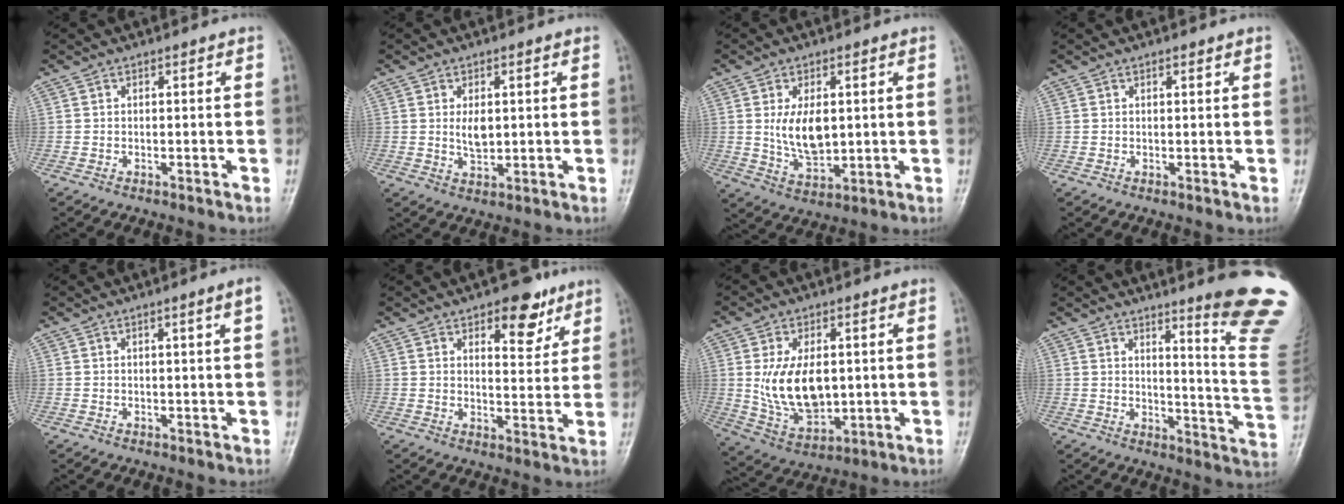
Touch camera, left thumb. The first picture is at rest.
{"total": 3.9, "force": [0.7, 2.2, 3.1], "torque": [-0.046, -0.010, 0.017]}
{"total": 8.7, "force": [1.1, 4.9, 7.1], "torque": [-0.112, -0.014, 0.032]}
{"total": 0.8, "force": [0.5, 0.3, 0.5], "torque": [-0.009, -0.002, 0.007]}
{"total": 2.0, "force": [0.6, -0.4, 1.9], "torque": [-0.033, -0.001, 0.013]}
{"total": 8.9, "force": [5.4, 4.2, 5.6], "torque": [-0.044, -0.029, 0.072]}
{"total": 12.7, "force": [1.0, 7.6, 10.1], "torque": [-0.165, -0.012, 0.035]}
{"total": 17.9, "force": [12.1, 1.2, 13.1], "torque": [-0.136, -0.106, 0.149]}